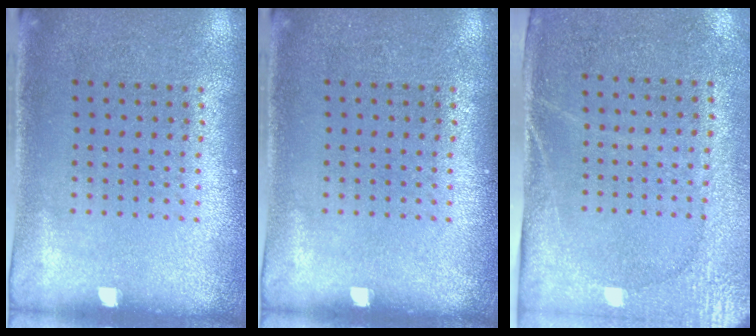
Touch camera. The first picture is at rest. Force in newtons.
{"total": 0.0}
{"total": 2.7, "press": 2.3, "slide": 1.4}